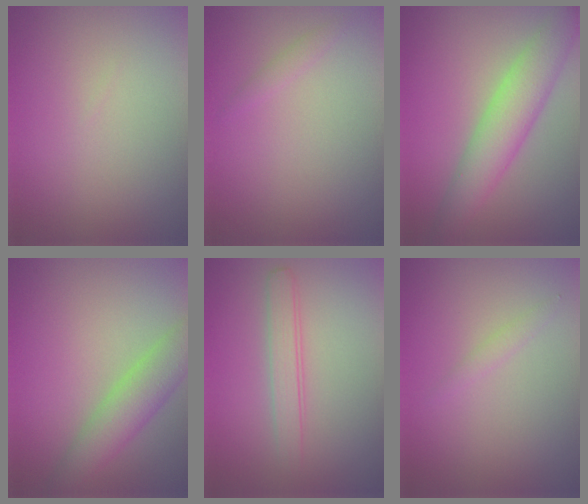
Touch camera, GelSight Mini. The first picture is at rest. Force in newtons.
{"total": 0.8, "press": 0.8, "slide": 0.0}
{"total": 5.4, "press": 5.4, "slide": 0.1}
{"total": 4.6, "press": 4.6, "slide": 0.2}
{"total": 2.1, "press": 2.1, "slide": 0.1}
{"total": 0.8, "press": 0.8, "slide": 0.0}